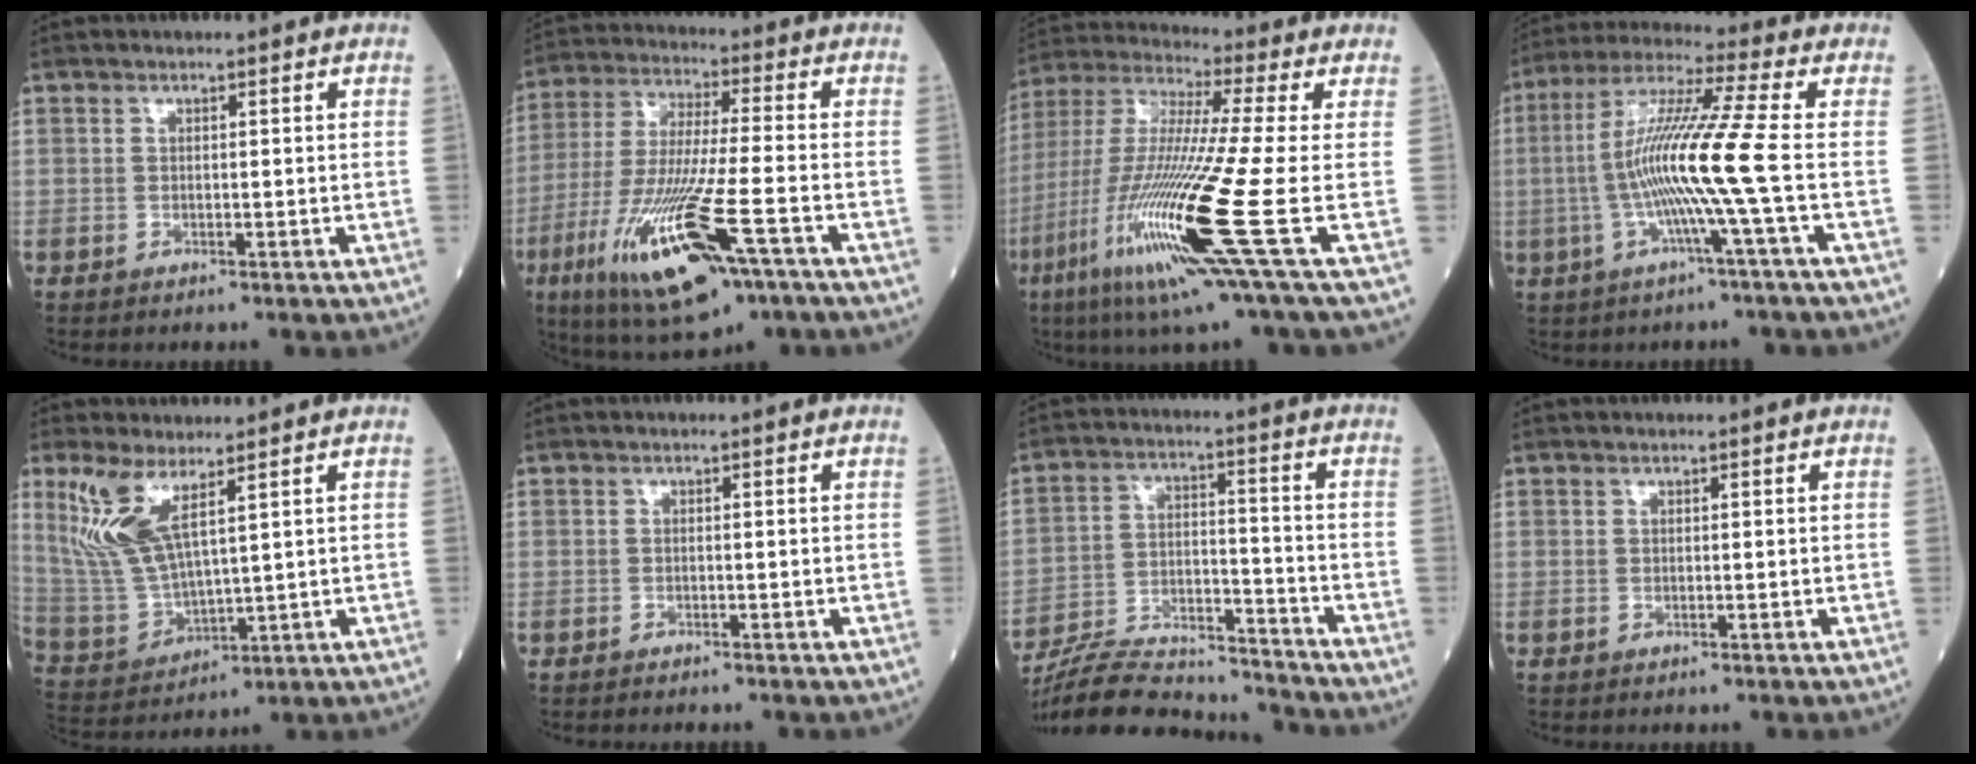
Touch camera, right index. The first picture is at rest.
{"total": 18.5, "force": [-8.3, 2.3, 16.3], "torque": [-0.347, -0.045, -0.144]}
{"total": 20.4, "force": [-6.8, -1.1, 19.2], "torque": [-0.413, -0.040, -0.140]}
{"total": 12.7, "force": [-2.0, -2.2, 12.4], "torque": [-0.240, 0.004, -0.048]}
{"total": 10.0, "force": [5.4, 2.4, 8.0], "torque": [-0.191, -0.003, 0.122]}
{"total": 0.6, "force": [-0.6, 0.0, 0.0], "torque": [-0.005, -0.001, -0.012]}
{"total": 17.6, "force": [-16.8, 2.7, 4.6], "torque": [-0.096, 0.009, -0.272]}
{"total": 0.0}